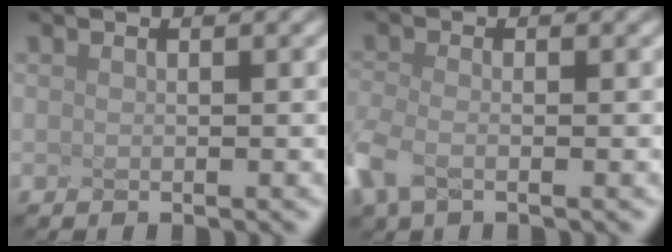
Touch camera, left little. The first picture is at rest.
{"total": 2.2, "force": [-2.0, -0.3, 0.7], "torque": [-0.054, -0.006, -0.005]}